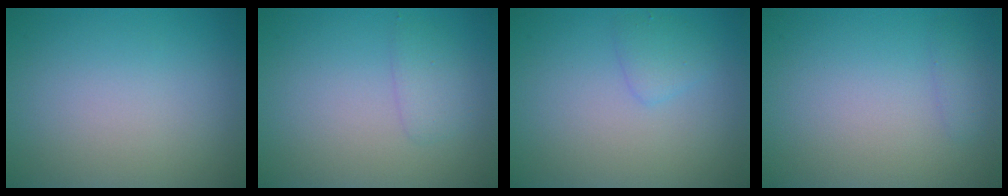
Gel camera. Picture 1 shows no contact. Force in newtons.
{"total": 1.5, "press": 1.5, "slide": 0.1}
{"total": 1.4, "press": 1.4, "slide": 0.1}
{"total": 0.8, "press": 0.8, "slide": 0.0}